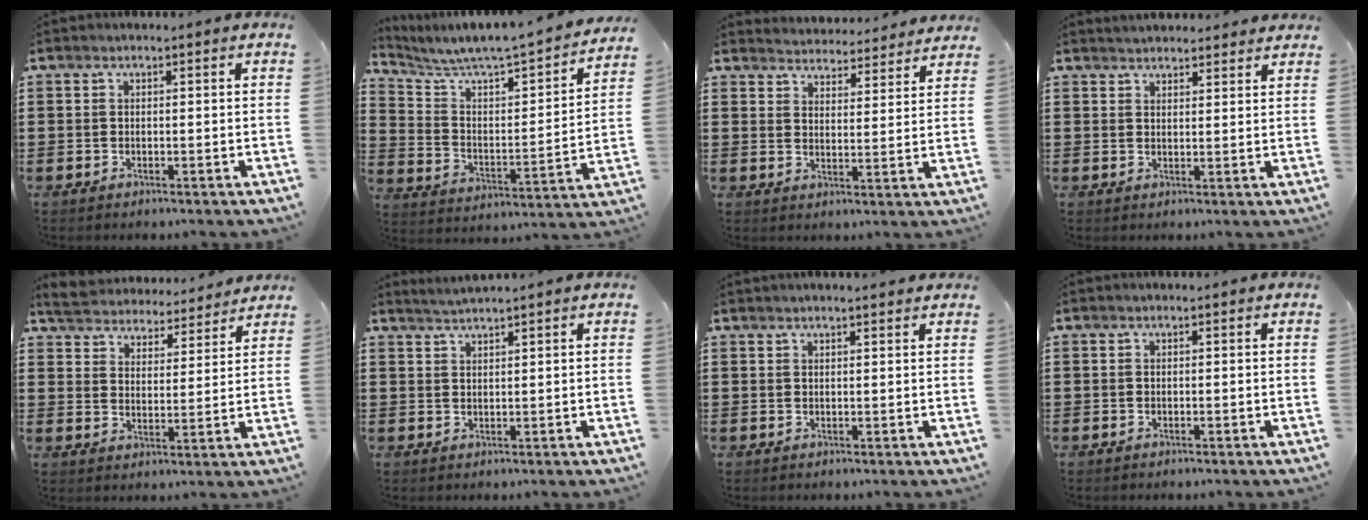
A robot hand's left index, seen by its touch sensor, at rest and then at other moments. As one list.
[{"total": 4.7, "force": [4.3, 0.5, 1.7], "torque": [-0.060, -0.047, 0.064]}, {"total": 4.2, "force": [4.1, 0.0, -0.3], "torque": [-0.005, -0.031, 0.071]}, {"total": 2.4, "force": [2.4, 0.2, -0.1], "torque": [-0.004, -0.001, 0.047]}, {"total": 5.0, "force": [4.9, -0.1, -0.4], "torque": [-0.021, -0.037, 0.084]}, {"total": 1.8, "force": [1.7, -0.5, 0.2], "torque": [-0.006, 0.001, 0.033]}, {"total": 1.4, "force": [1.3, -0.1, 0.6], "torque": [-0.012, 0.000, 0.025]}, {"total": 0.0}]